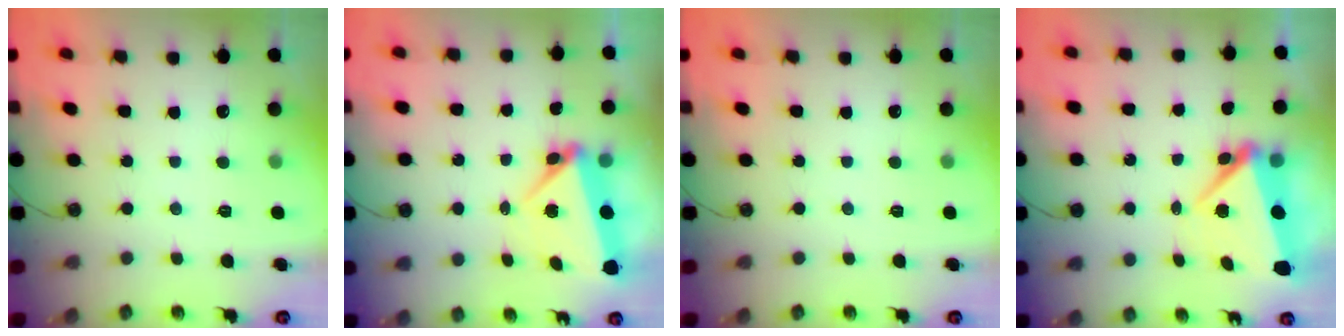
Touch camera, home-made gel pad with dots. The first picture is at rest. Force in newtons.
{"total": 7.8, "press": 4.9, "slide": 6.0}
{"total": 0.0}
{"total": 6.0, "press": 6.0, "slide": 0.6}